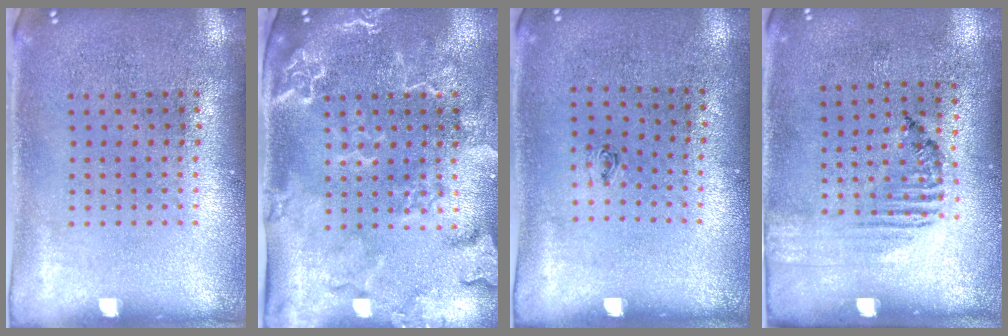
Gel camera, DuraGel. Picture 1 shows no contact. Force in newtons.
{"total": 2.8, "press": 2.5, "slide": 1.3}
{"total": 0.5, "press": 0.1, "slide": 0.5}
{"total": 1.5, "press": 0.9, "slide": 1.2}